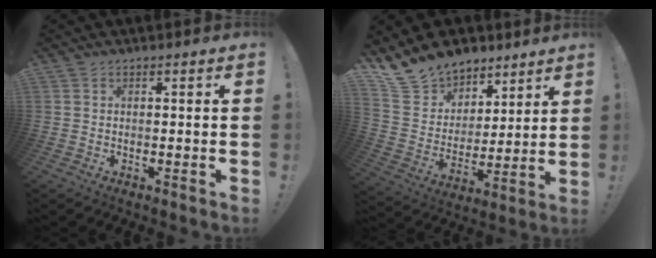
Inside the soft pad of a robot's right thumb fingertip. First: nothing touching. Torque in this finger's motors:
{"motor_torque": [-0.42, 1.54, 0.15, 0.15, 0.15]}